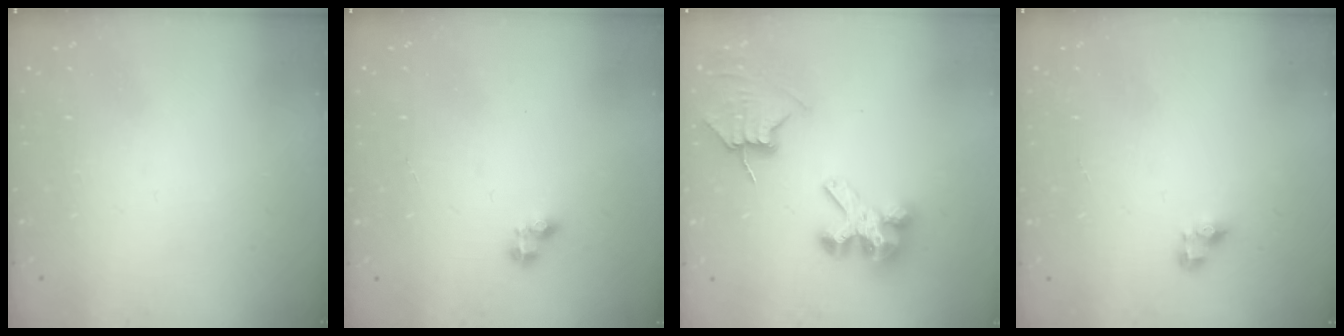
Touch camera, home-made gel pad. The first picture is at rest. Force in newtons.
{"total": 2.1, "press": 2.1, "slide": 0.3}
{"total": 7.2, "press": 7.2, "slide": 0.6}
{"total": 3.4, "press": 3.4, "slide": 0.4}